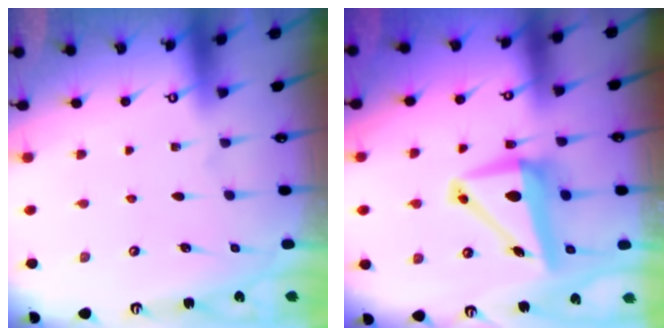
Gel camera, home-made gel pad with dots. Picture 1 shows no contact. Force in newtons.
{"total": 8.7, "press": 8.6, "slide": 1.6}